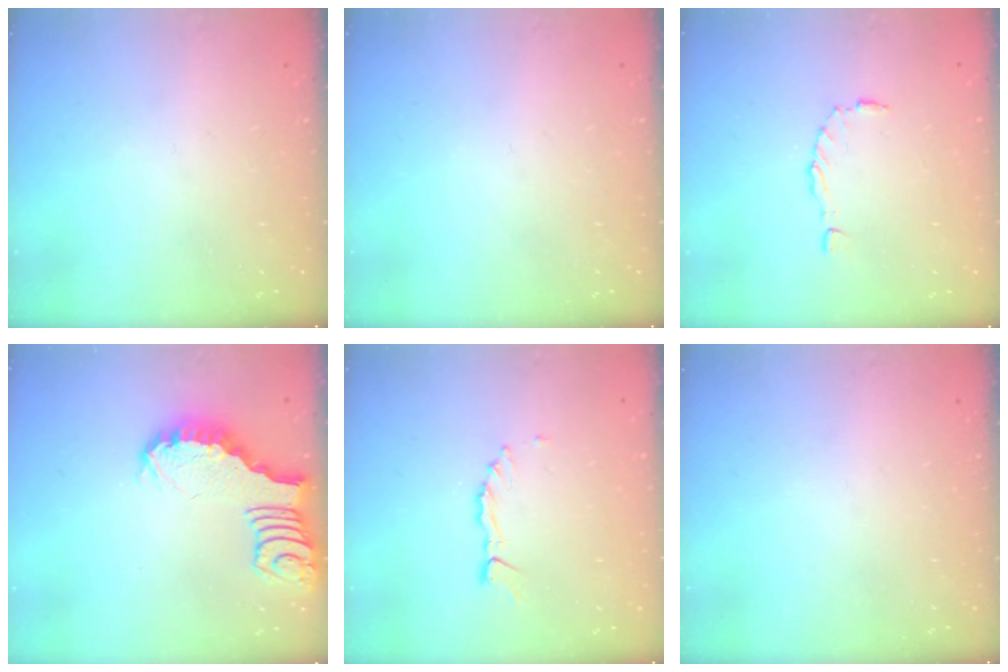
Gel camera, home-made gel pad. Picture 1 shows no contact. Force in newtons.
{"total": 0.0}
{"total": 1.9, "press": 1.9, "slide": 0.3}
{"total": 3.2, "press": 3.2, "slide": 0.2}
{"total": 0.9, "press": 0.9, "slide": 0.1}
{"total": 0.0}